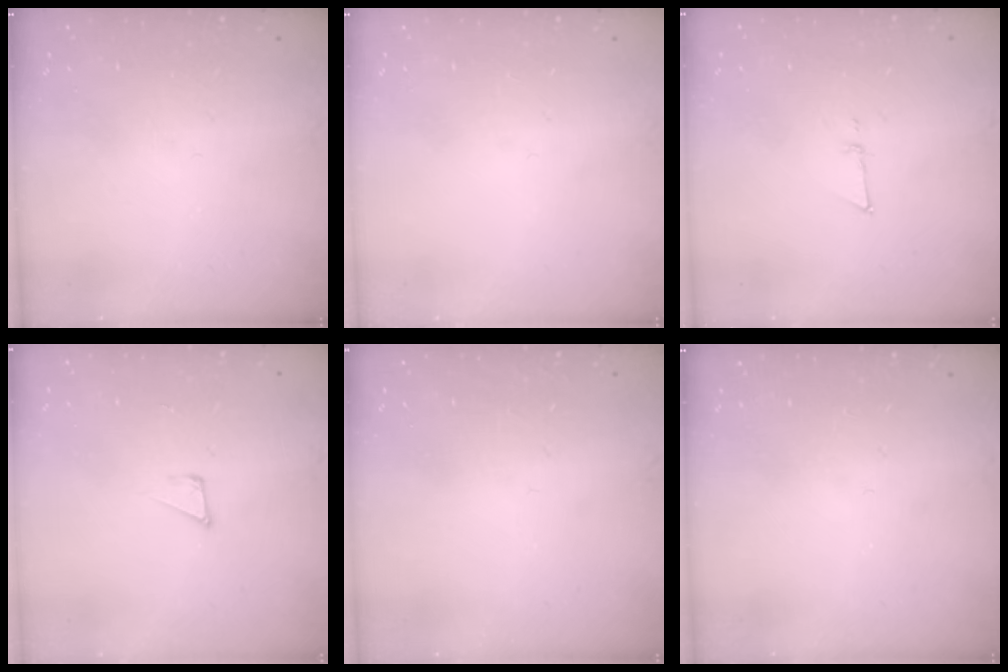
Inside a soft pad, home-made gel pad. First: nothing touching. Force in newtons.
{"total": 0.0}
{"total": 4.2, "press": 4.0, "slide": 1.1}
{"total": 5.0, "press": 4.9, "slide": 0.8}
{"total": 1.5, "press": 1.5, "slide": 0.1}
{"total": 0.0}